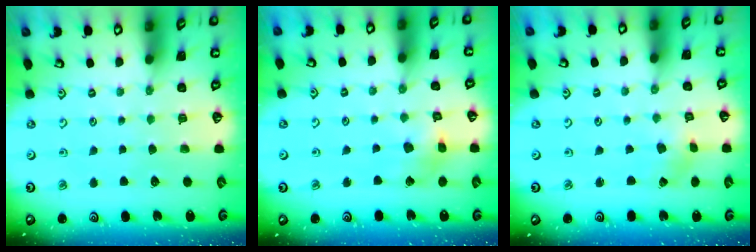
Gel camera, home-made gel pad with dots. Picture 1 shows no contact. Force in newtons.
{"total": 7.8, "press": 7.8, "slide": 0.8}
{"total": 1.1, "press": 1.1, "slide": 0.2}